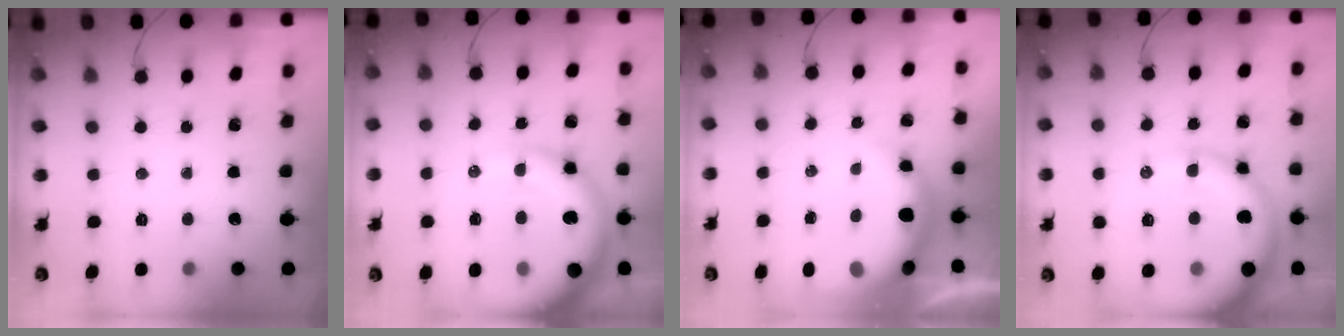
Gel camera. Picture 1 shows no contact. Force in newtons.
{"total": 16.9, "press": 16.6, "slide": 3.4}
{"total": 10.5, "press": 10.1, "slide": 2.7}
{"total": 16.7, "press": 16.5, "slide": 2.7}